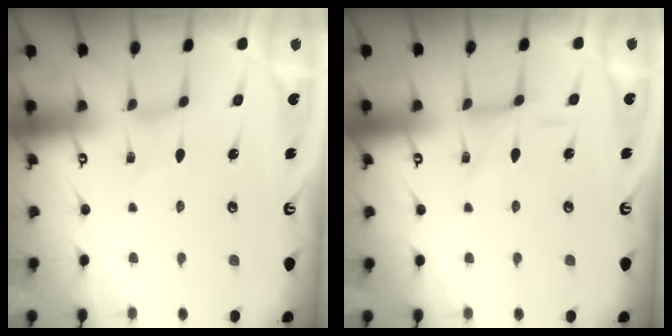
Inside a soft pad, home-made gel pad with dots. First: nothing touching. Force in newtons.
{"total": 0.7, "press": 0.7, "slide": 0.1}